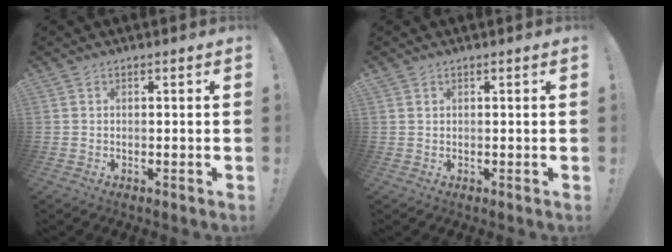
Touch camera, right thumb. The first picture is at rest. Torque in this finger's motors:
{"motor_torque": [-0.13, -0.04, -0.23, 0.13, 0.00]}